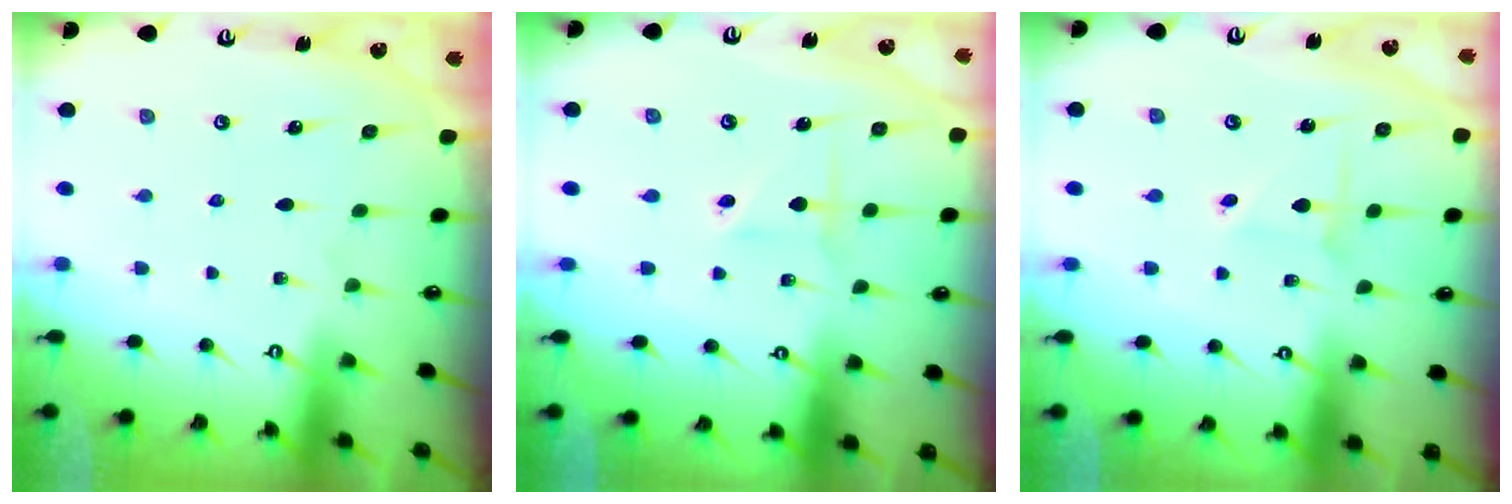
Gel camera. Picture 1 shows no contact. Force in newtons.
{"total": 2.3, "press": 2.1, "slide": 0.9}
{"total": 2.0, "press": 2.0, "slide": 0.3}